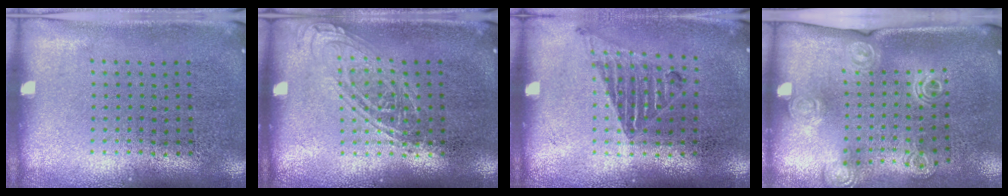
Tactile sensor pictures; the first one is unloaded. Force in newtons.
{"total": 1.0, "press": 1.0, "slide": 0.1}
{"total": 1.0, "press": 1.0, "slide": 0.2}
{"total": 1.5, "press": 1.4, "slide": 0.6}